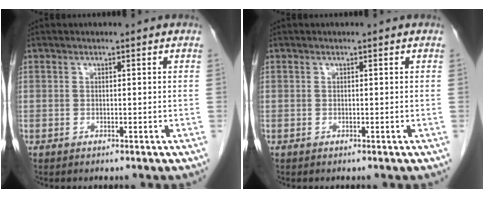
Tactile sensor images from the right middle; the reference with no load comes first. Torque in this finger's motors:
{"motor_torque": [0.02, -0.02, 0.00, -0.01]}